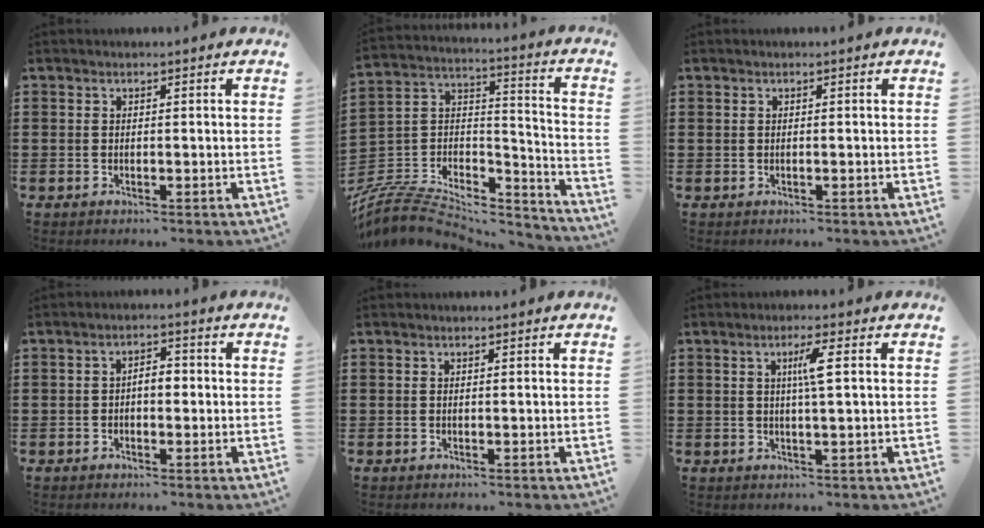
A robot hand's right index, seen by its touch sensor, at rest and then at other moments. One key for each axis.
{"total": 7.9, "fx": -6.5, "fy": 3.4, "fz": 2.8, "tx": -0.064, "ty": 0.010, "tz": -0.129}
{"total": 0.0}
{"total": 2.8, "fx": -0.4, "fy": 1.4, "fz": 2.4, "tx": -0.047, "ty": 0.007, "tz": -0.010}
{"total": 0.0}
{"total": 3.5, "fx": 0.8, "fy": 0.0, "fz": 3.4, "tx": -0.068, "ty": 0.000, "tz": 0.009}